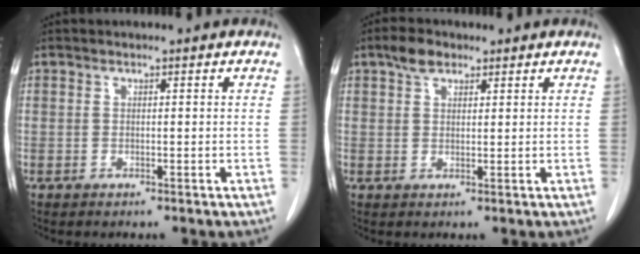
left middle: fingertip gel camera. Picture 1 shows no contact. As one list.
[{"total": 3.2, "force": [2.2, 1.7, 1.7], "torque": [-0.036, 0.008, 0.041]}]